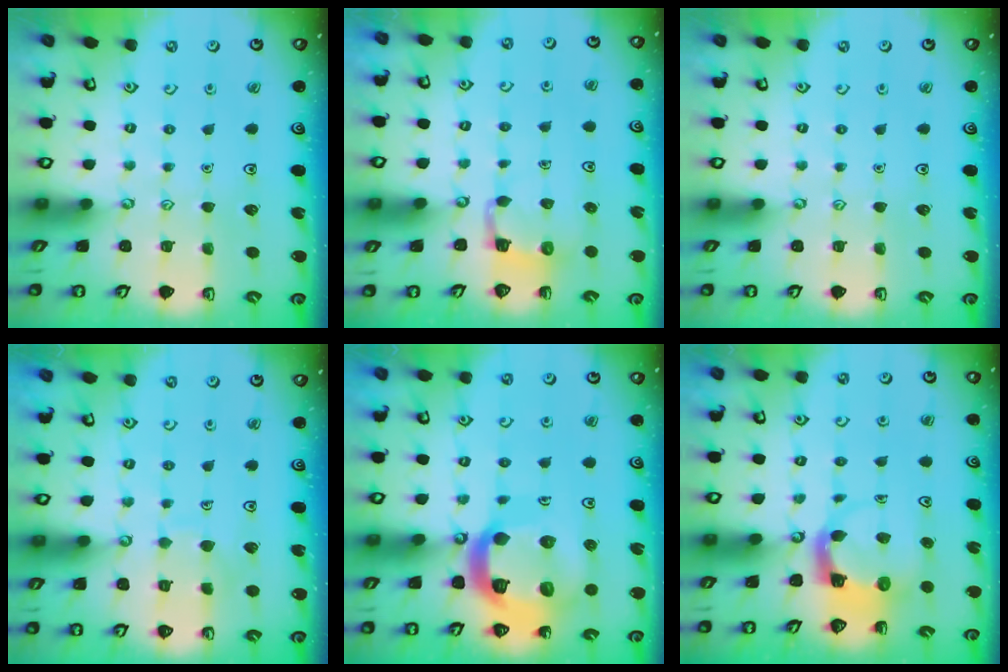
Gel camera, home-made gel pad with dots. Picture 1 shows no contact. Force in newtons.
{"total": 2.7, "press": 2.7, "slide": 0.4}
{"total": 0.0}
{"total": 5.8, "press": 5.8, "slide": 0.6}
{"total": 20.6, "press": 20.4, "slide": 2.4}
{"total": 3.9, "press": 3.9, "slide": 0.2}